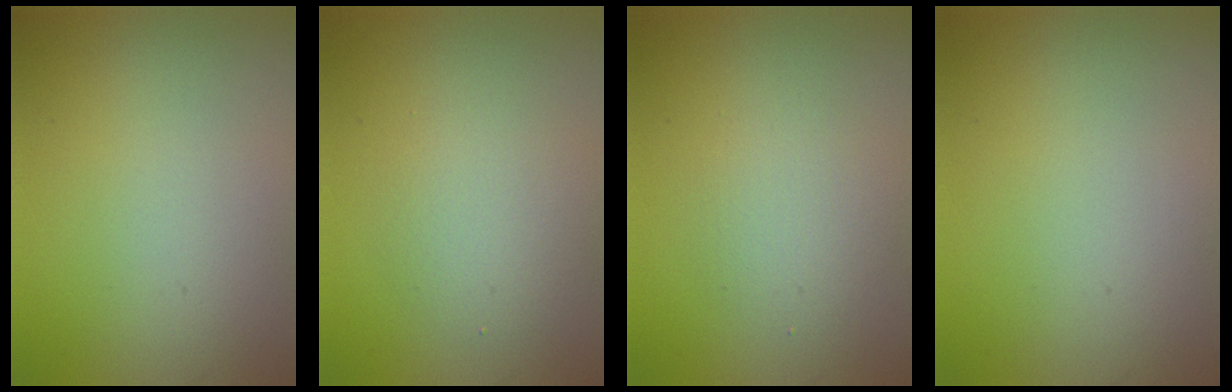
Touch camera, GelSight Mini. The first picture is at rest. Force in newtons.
{"total": 2.7, "press": 2.6, "slide": 0.3}
{"total": 5.3, "press": 5.2, "slide": 0.2}
{"total": 0.0}